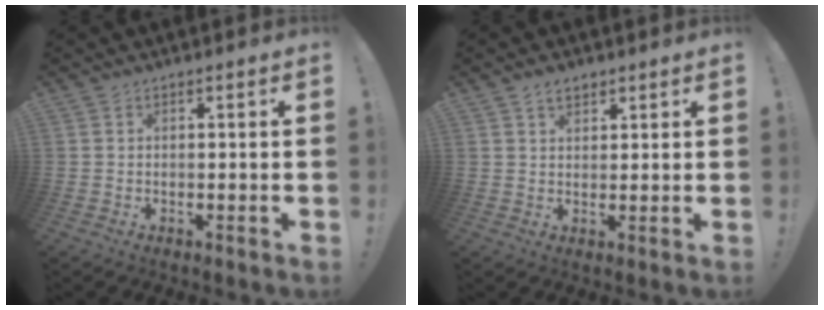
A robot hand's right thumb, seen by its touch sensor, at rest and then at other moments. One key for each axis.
{"total": 3.4, "fx": 2.3, "fy": 2.0, "fz": 1.6, "tx": -0.021, "ty": -0.008, "tz": 0.041}